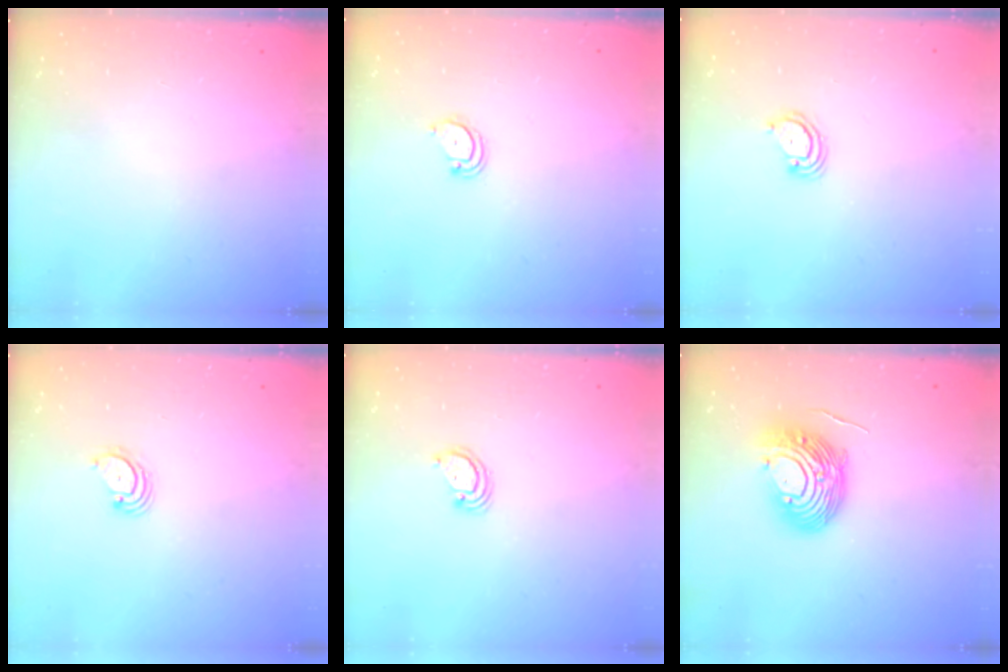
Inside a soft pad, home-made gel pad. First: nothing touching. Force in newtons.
{"total": 3.8, "press": 3.8, "slide": 0.3}
{"total": 2.9, "press": 2.9, "slide": 0.3}
{"total": 2.7, "press": 2.7, "slide": 0.3}
{"total": 2.3, "press": 2.3, "slide": 0.2}
{"total": 13.4, "press": 13.3, "slide": 1.5}